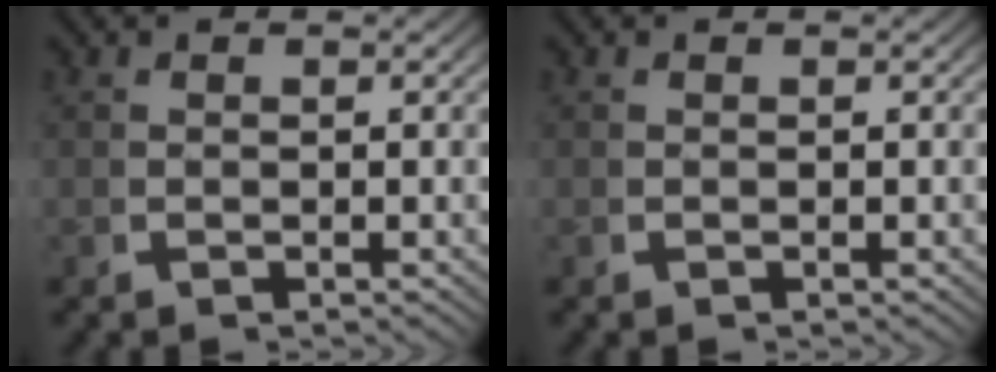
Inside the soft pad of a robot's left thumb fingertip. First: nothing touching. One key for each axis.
{"total": 0.0}